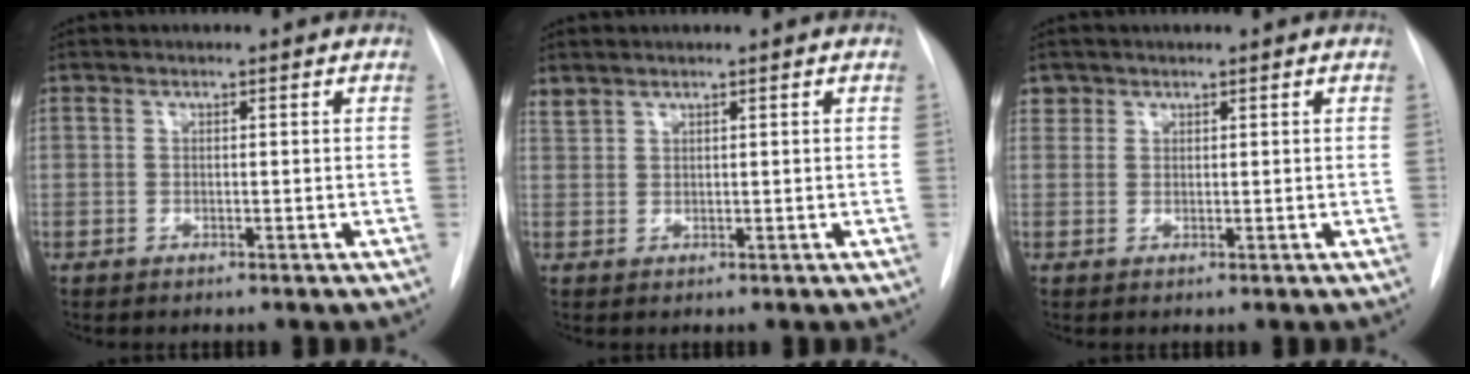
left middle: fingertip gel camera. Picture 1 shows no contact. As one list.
[{"total": 1.3, "force": [1.3, 0.2, 0.1], "torque": [-0.010, 0.011, 0.033]}, {"total": 1.7, "force": [1.4, 1.0, -0.3], "torque": [0.011, 0.008, 0.022]}]